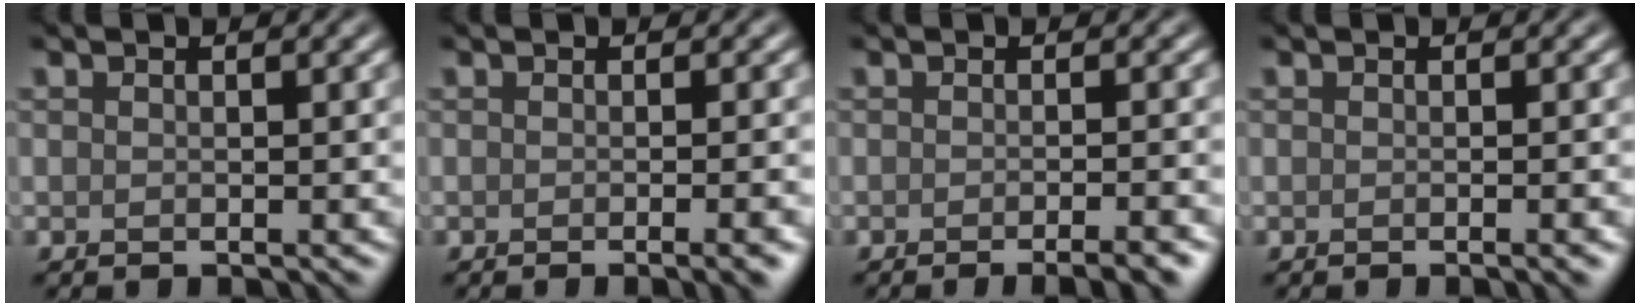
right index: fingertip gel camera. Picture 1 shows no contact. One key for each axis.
{"total": 3.7, "fx": -1.1, "fy": 1.2, "fz": 3.2, "tx": -0.016, "ty": 0.000, "tz": -0.013}
{"total": 4.0, "fx": -2.2, "fy": 1.1, "fz": 3.1, "tx": -0.017, "ty": 0.007, "tz": -0.026}
{"total": 1.8, "fx": -0.5, "fy": 0.5, "fz": 1.7, "tx": -0.011, "ty": -0.002, "tz": -0.007}